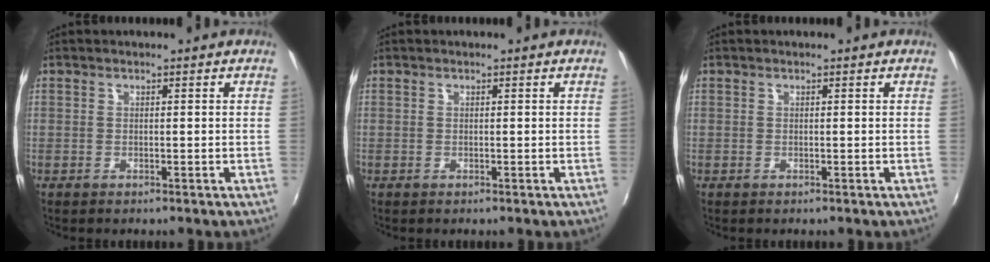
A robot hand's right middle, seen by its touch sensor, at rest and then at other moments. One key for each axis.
{"total": 0.0}
{"total": 0.0}